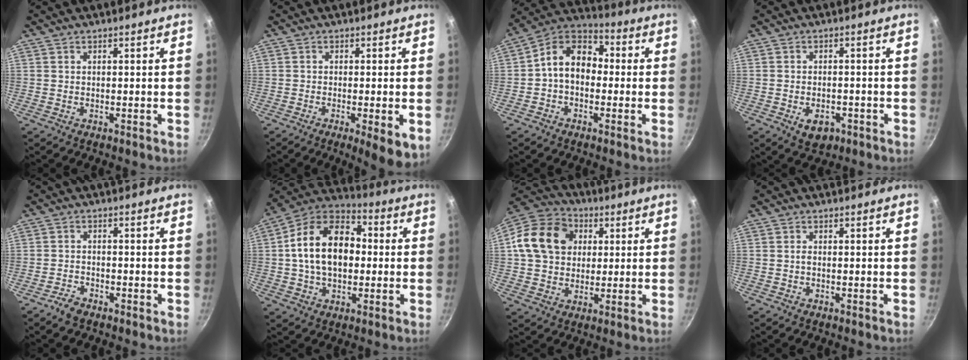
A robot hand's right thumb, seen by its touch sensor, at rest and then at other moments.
{"total": 6.9, "force": [-2.2, 1.6, 6.3], "torque": [-0.084, -0.004, -0.027]}
{"total": 11.3, "force": [-0.3, 8.2, 7.7], "torque": [-0.093, 0.041, -0.031]}
{"total": 5.3, "force": [-2.3, 3.4, 3.3], "torque": [-0.039, 0.011, -0.025]}
{"total": 2.8, "force": [-2.3, 1.1, 1.2], "torque": [-0.026, 0.021, -0.044]}
{"total": 17.8, "force": [0.7, 12.0, 13.1], "torque": [-0.193, 0.033, -0.004]}
{"total": 16.0, "force": [3.4, 12.9, 9.0], "torque": [-0.146, 0.022, 0.045]}
{"total": 0.6, "force": [-0.2, 0.3, 0.5], "torque": [-0.010, 0.004, -0.004]}